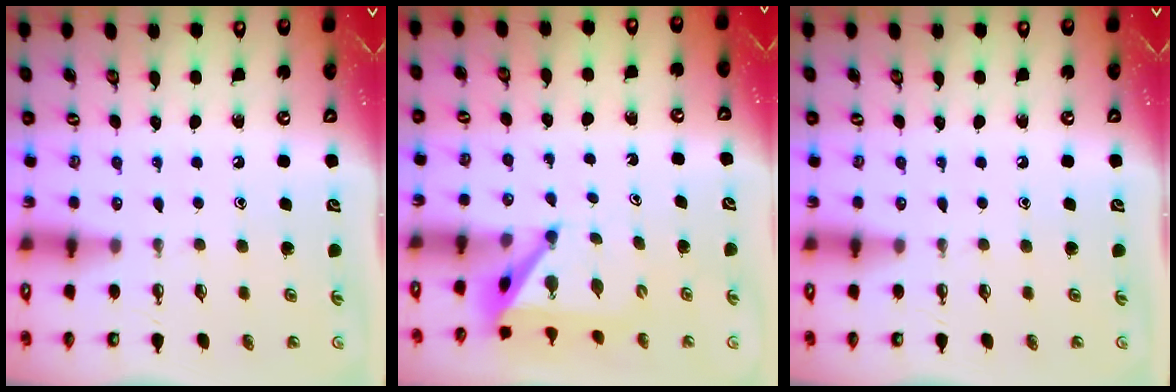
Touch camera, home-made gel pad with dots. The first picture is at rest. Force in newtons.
{"total": 4.7, "press": 4.7, "slide": 0.5}
{"total": 0.0}